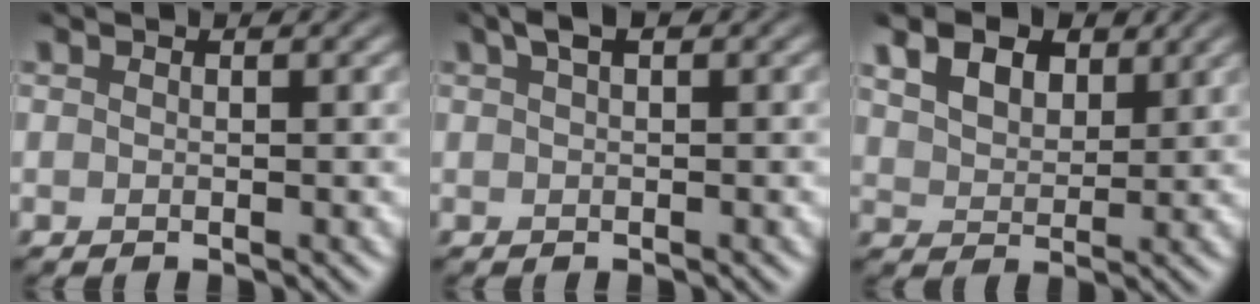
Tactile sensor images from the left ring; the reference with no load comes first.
{"total": 1.9, "force": [0.9, 0.7, 1.5], "torque": [-0.027, 0.008, 0.018]}
{"total": 4.9, "force": [2.7, 2.8, 3.0], "torque": [-0.062, 0.014, 0.039]}